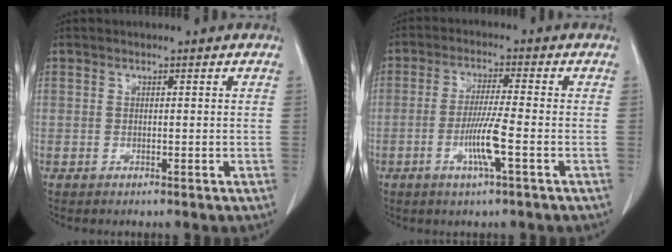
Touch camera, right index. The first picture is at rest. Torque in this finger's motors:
{"motor_torque": [0.95, -0.37, 0.44, 0.15]}